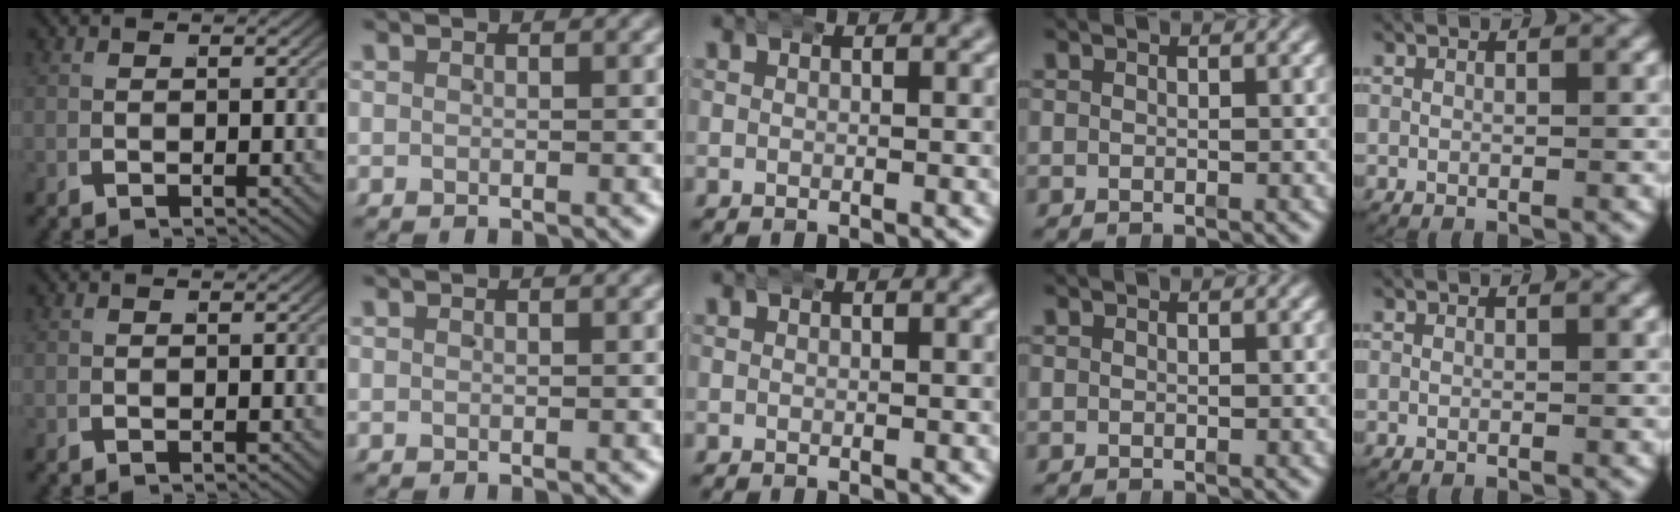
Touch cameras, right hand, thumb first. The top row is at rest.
{}